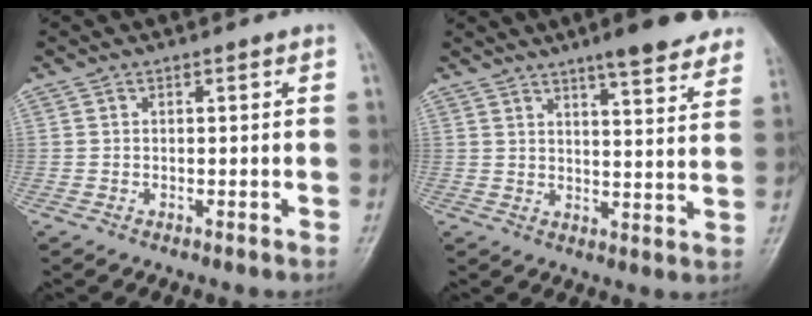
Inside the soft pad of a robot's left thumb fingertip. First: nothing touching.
{"total": 13.5, "force": [10.2, 2.4, 8.5], "torque": [-0.085, -0.046, 0.122]}